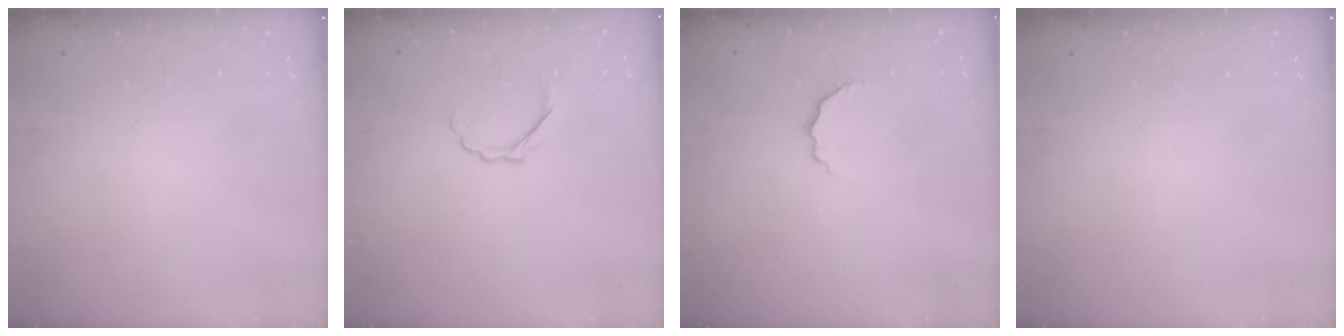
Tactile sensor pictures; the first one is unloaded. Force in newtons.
{"total": 3.1, "press": 2.9, "slide": 1.1}
{"total": 5.0, "press": 4.9, "slide": 0.6}
{"total": 0.0}